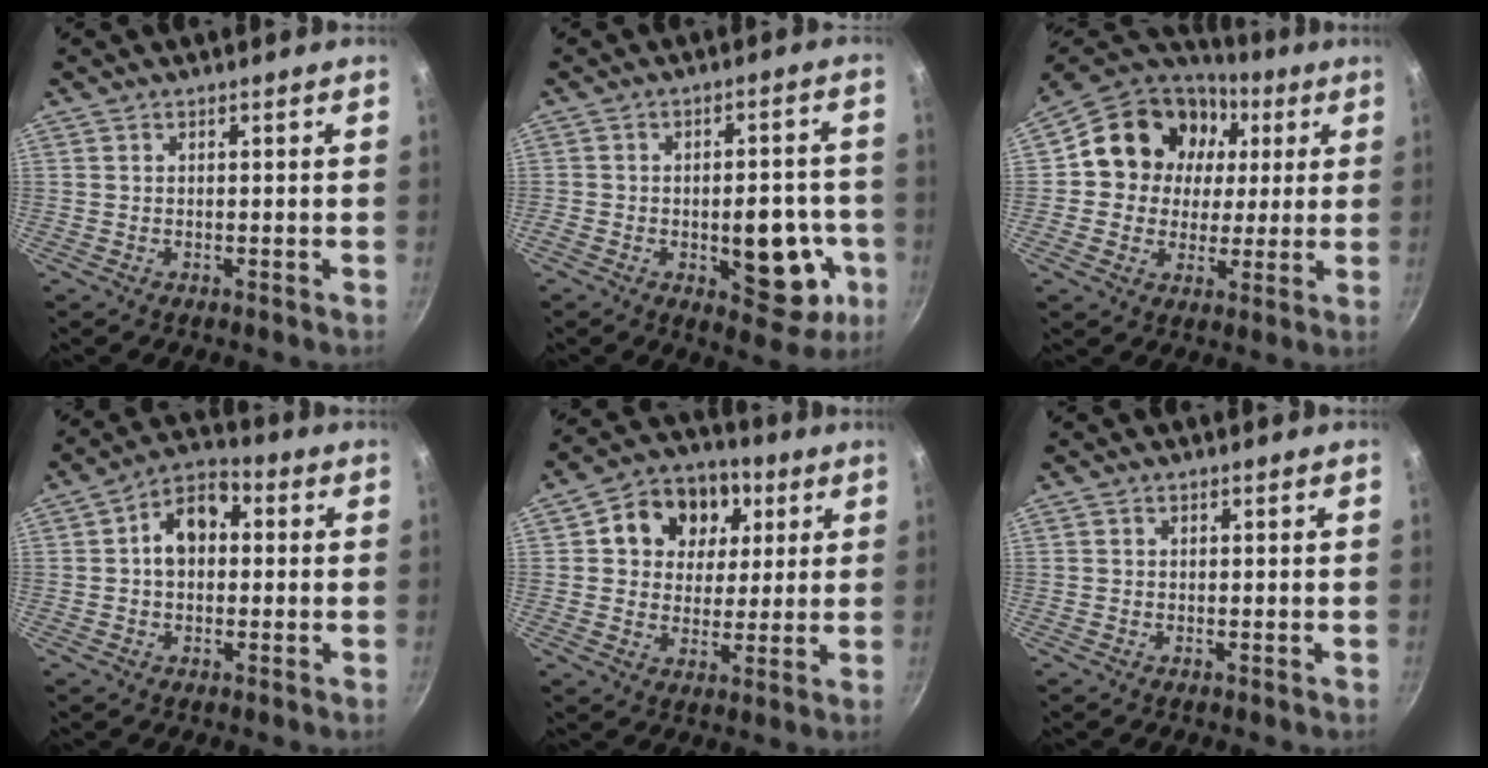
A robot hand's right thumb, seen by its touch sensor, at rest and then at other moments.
{"total": 14.3, "force": [-4.0, 7.4, 11.6], "torque": [-0.095, 0.019, -0.047]}
{"total": 16.9, "force": [3.9, 14.7, 7.5], "torque": [-0.109, 0.016, 0.053]}
{"total": 9.1, "force": [1.0, 6.5, 6.3], "torque": [-0.065, 0.027, 0.001]}
{"total": 13.7, "force": [4.3, 11.2, 6.6], "torque": [-0.081, 0.005, 0.056]}
{"total": 0.0}